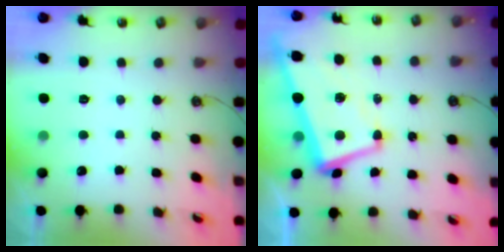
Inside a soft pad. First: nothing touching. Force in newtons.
{"total": 2.3, "press": 2.0, "slide": 1.0}